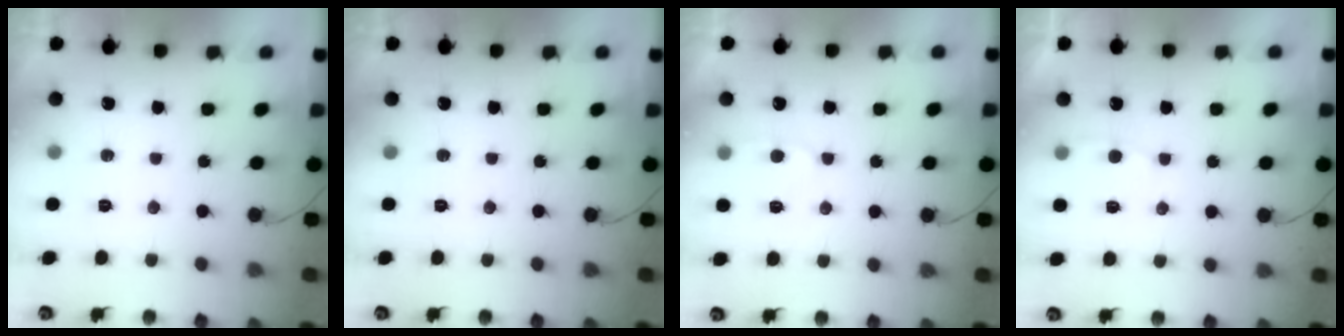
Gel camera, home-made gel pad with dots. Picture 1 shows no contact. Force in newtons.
{"total": 0.0}
{"total": 4.2, "press": 4.2, "slide": 0.4}
{"total": 2.5, "press": 2.5, "slide": 0.3}